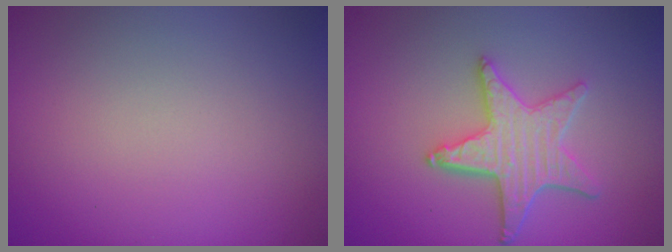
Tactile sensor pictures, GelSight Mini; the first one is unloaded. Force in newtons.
{"total": 4.4, "press": 3.7, "slide": 2.3}